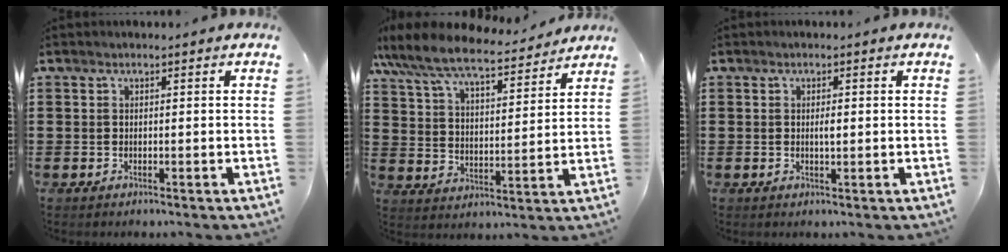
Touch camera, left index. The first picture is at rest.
{"total": 8.3, "force": [7.5, 1.2, 3.3], "torque": [-0.096, -0.042, 0.128]}
{"total": 1.4, "force": [0.1, 0.4, 1.4], "torque": [-0.027, 0.001, 0.000]}